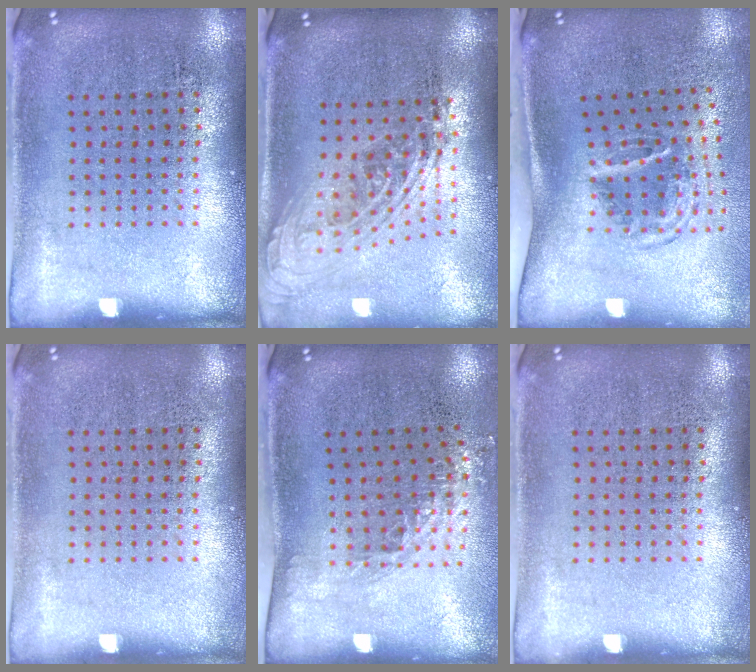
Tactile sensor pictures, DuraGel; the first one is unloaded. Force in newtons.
{"total": 2.1, "press": 1.6, "slide": 1.5}
{"total": 1.9, "press": 1.2, "slide": 1.5}
{"total": 0.0}
{"total": 1.4, "press": 1.0, "slide": 1.0}
{"total": 0.0}